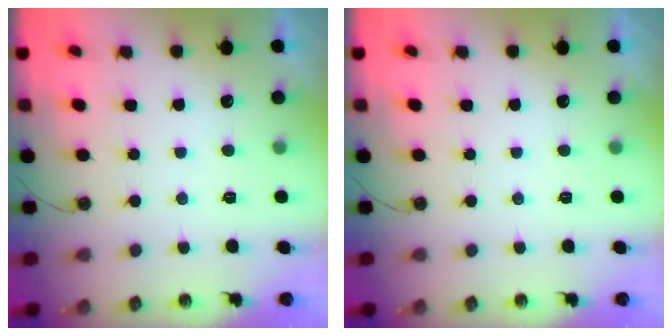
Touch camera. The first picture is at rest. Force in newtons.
{"total": 0.0}